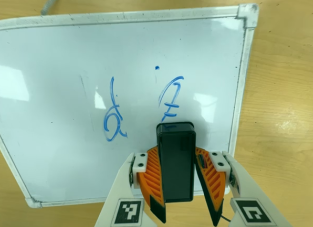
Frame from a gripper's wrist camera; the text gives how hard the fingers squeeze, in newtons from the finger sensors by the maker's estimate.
{"total": 7.9, "left": 8.9, "right": 7.0}